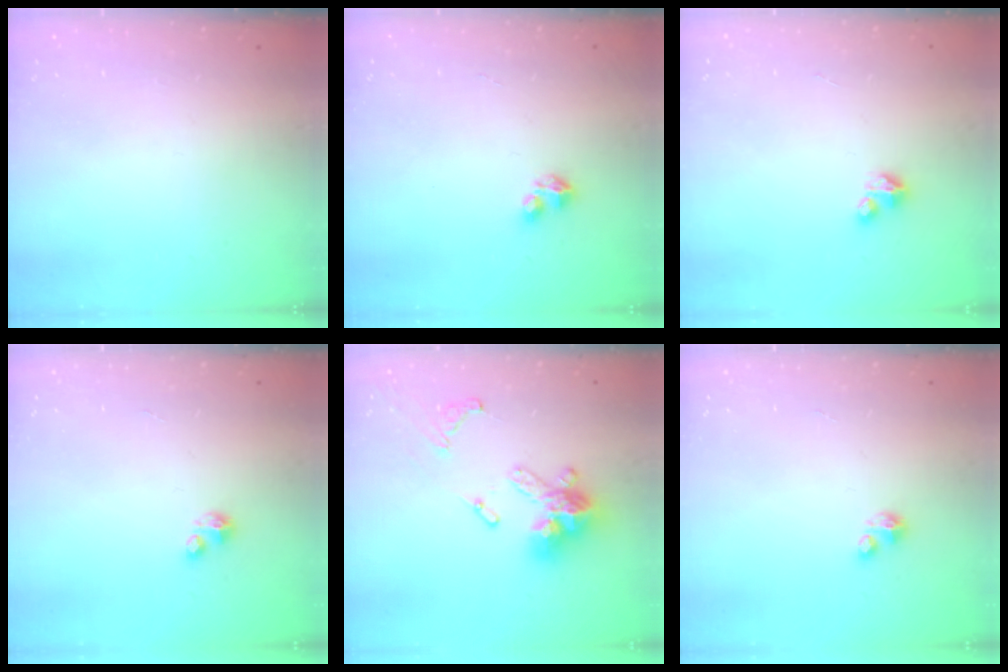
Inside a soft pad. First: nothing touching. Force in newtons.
{"total": 3.2, "press": 3.2, "slide": 0.5}
{"total": 2.7, "press": 2.7, "slide": 0.3}
{"total": 1.7, "press": 1.7, "slide": 0.4}
{"total": 16.1, "press": 16.0, "slide": 1.8}
{"total": 1.7, "press": 1.7, "slide": 0.4}